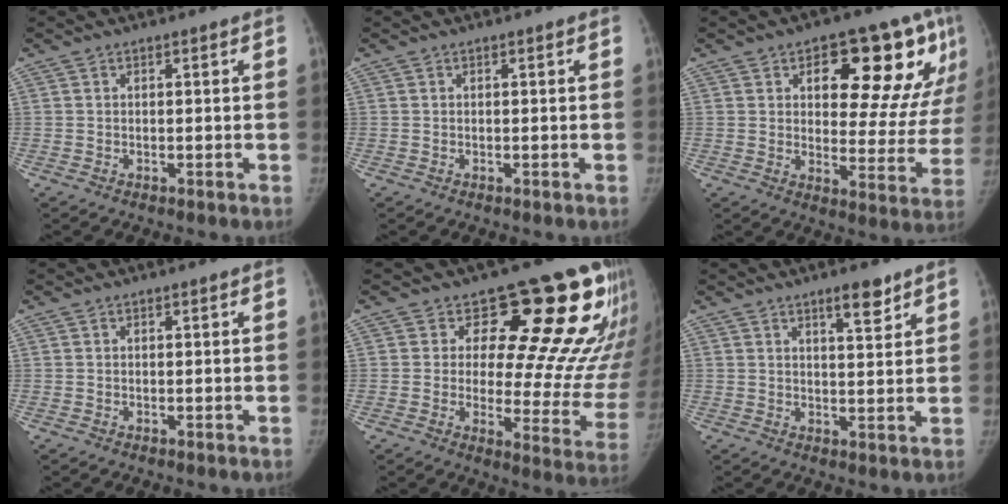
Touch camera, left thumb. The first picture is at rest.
{"total": 0.0}
{"total": 20.6, "force": [9.2, 9.6, 15.7], "torque": [-0.147, -0.028, 0.127]}
{"total": 0.0}
{"total": 19.5, "force": [11.9, 8.7, 12.7], "torque": [-0.102, -0.080, 0.140]}
{"total": 5.0, "force": [3.5, 1.3, 3.3], "torque": [-0.038, -0.025, 0.054]}